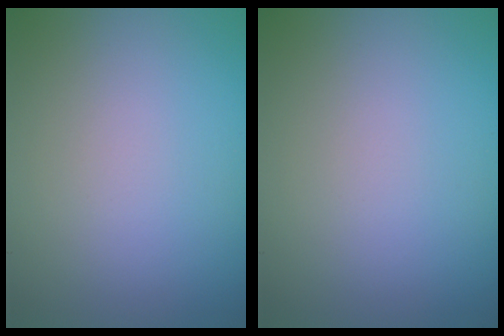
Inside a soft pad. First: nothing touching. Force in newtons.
{"total": 0.0}